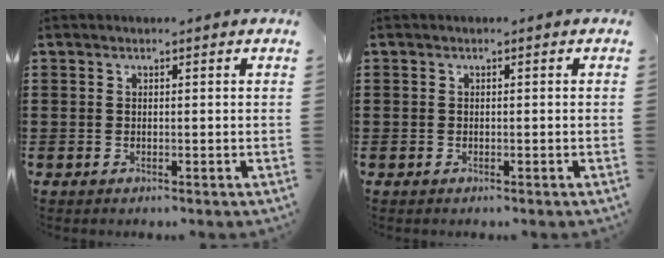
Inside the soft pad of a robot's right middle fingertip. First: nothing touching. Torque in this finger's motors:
{"motor_torque": [2.15, 0.01, -0.05, -0.06]}